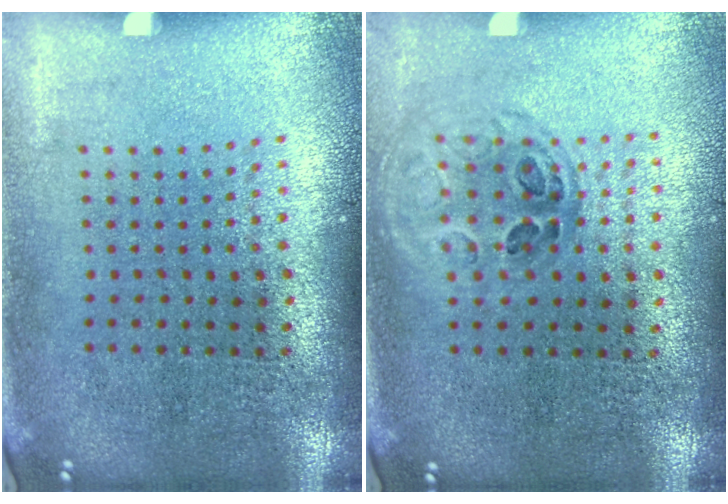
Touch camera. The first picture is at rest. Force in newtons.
{"total": 0.9, "press": 0.9, "slide": 0.3}